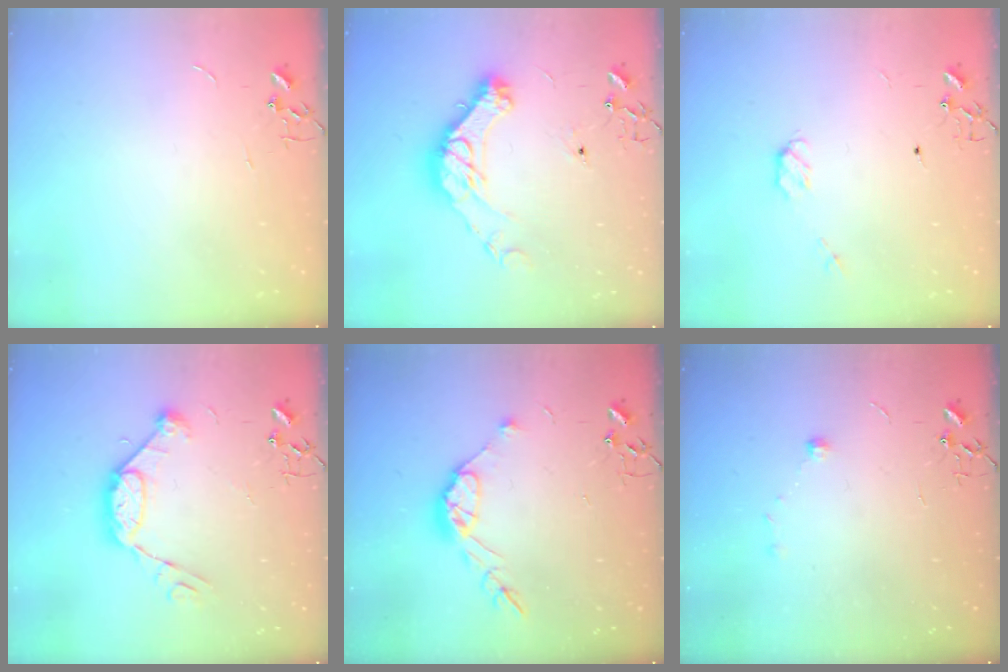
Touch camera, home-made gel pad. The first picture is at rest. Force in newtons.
{"total": 17.2, "press": 17.1, "slide": 1.8}
{"total": 3.7, "press": 3.7, "slide": 0.6}
{"total": 12.1, "press": 12.1, "slide": 1.2}
{"total": 10.9, "press": 10.8, "slide": 0.8}
{"total": 4.9, "press": 4.8, "slide": 0.6}